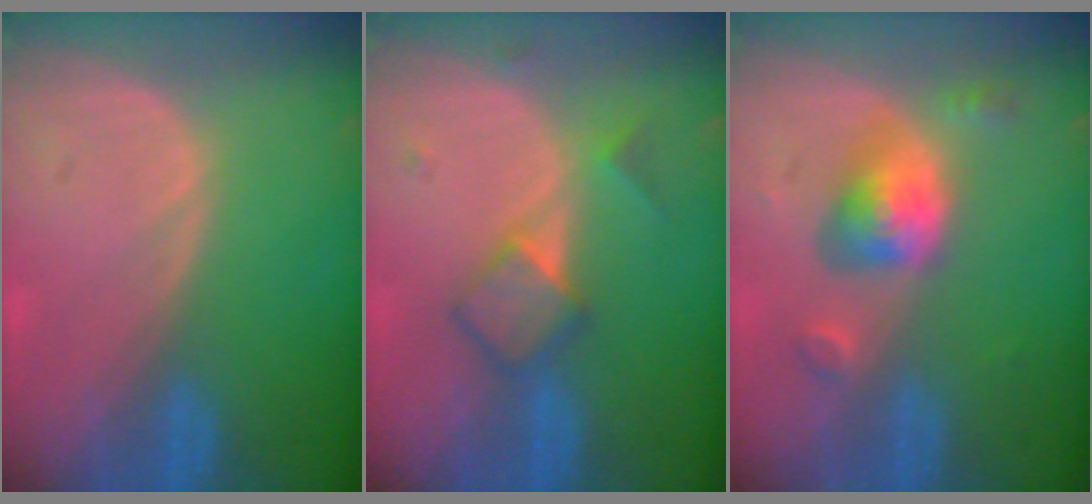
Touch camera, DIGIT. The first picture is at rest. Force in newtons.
{"total": 4.9, "press": 4.7, "slide": 1.4}
{"total": 5.8, "press": 5.3, "slide": 2.1}